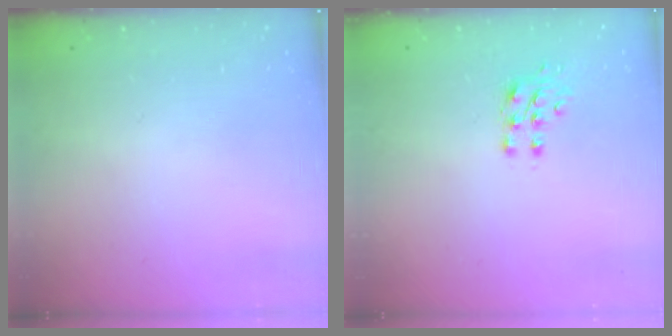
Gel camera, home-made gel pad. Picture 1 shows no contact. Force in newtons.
{"total": 7.1, "press": 7.1, "slide": 0.8}